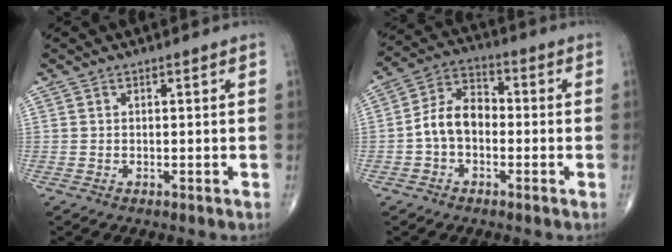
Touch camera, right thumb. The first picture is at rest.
{"total": 8.5, "force": [-1.4, 5.8, 6.1], "torque": [-0.099, 0.033, -0.039]}